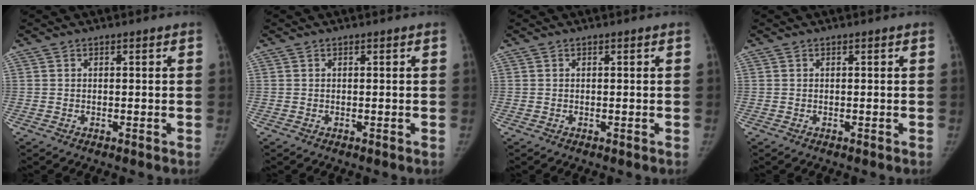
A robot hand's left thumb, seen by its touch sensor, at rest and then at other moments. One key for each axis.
{"total": 0.0}
{"total": 0.0}
{"total": 0.0}